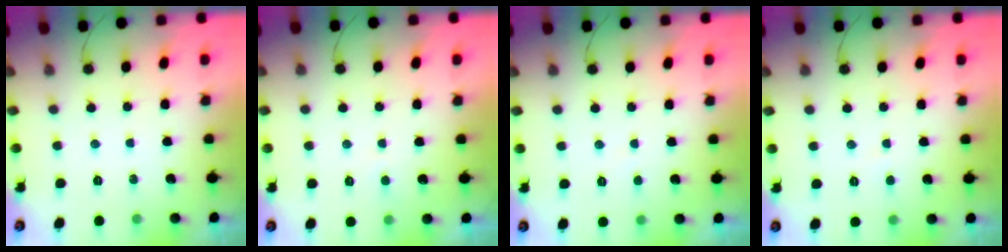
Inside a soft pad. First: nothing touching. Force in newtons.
{"total": 2.7, "press": 2.7, "slide": 0.3}
{"total": 1.6, "press": 1.6, "slide": 0.2}
{"total": 1.8, "press": 1.8, "slide": 0.2}